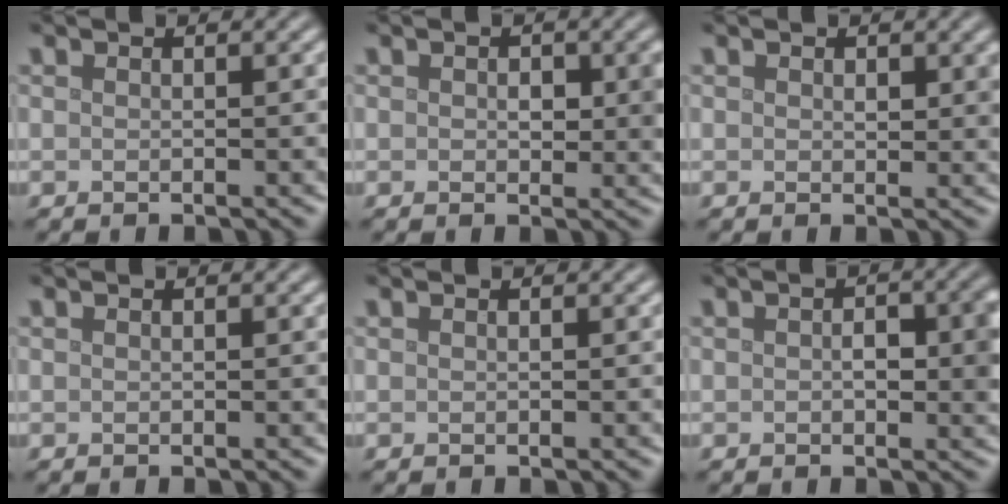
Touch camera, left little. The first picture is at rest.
{"total": 2.3, "force": [0.3, 1.4, 1.8], "torque": [-0.019, -0.004, 0.005]}
{"total": 1.4, "force": [0.4, 0.8, 1.0], "torque": [-0.009, -0.005, 0.007]}
{"total": 0.0}
{"total": 0.0}
{"total": 3.3, "force": [0.0, 1.6, 2.8], "torque": [-0.037, 0.002, -0.003]}